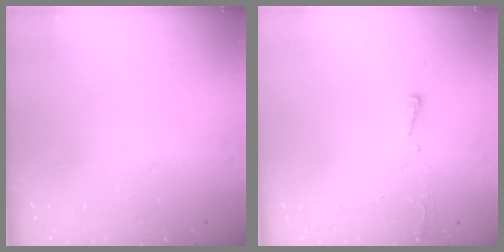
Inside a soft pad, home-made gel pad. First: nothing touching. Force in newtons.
{"total": 3.2, "press": 3.2, "slide": 0.6}